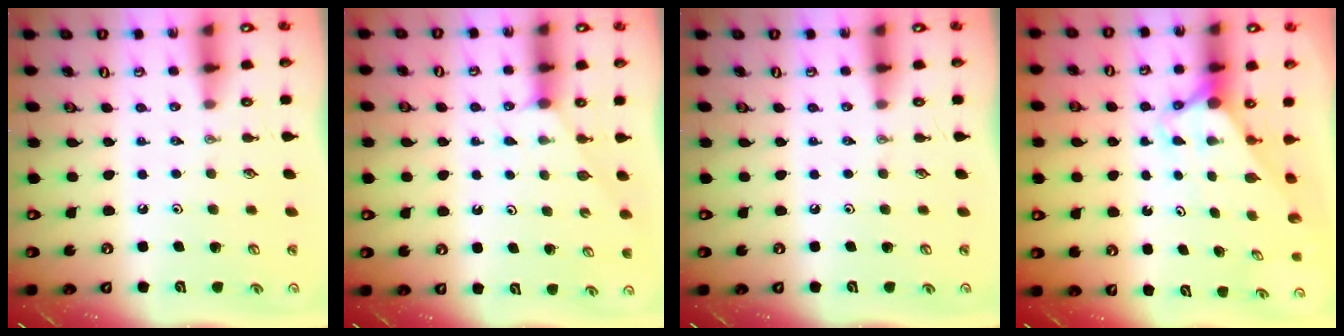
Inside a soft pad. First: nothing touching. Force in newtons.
{"total": 2.4, "press": 2.4, "slide": 0.4}
{"total": 0.0}
{"total": 2.7, "press": 2.7, "slide": 0.0}